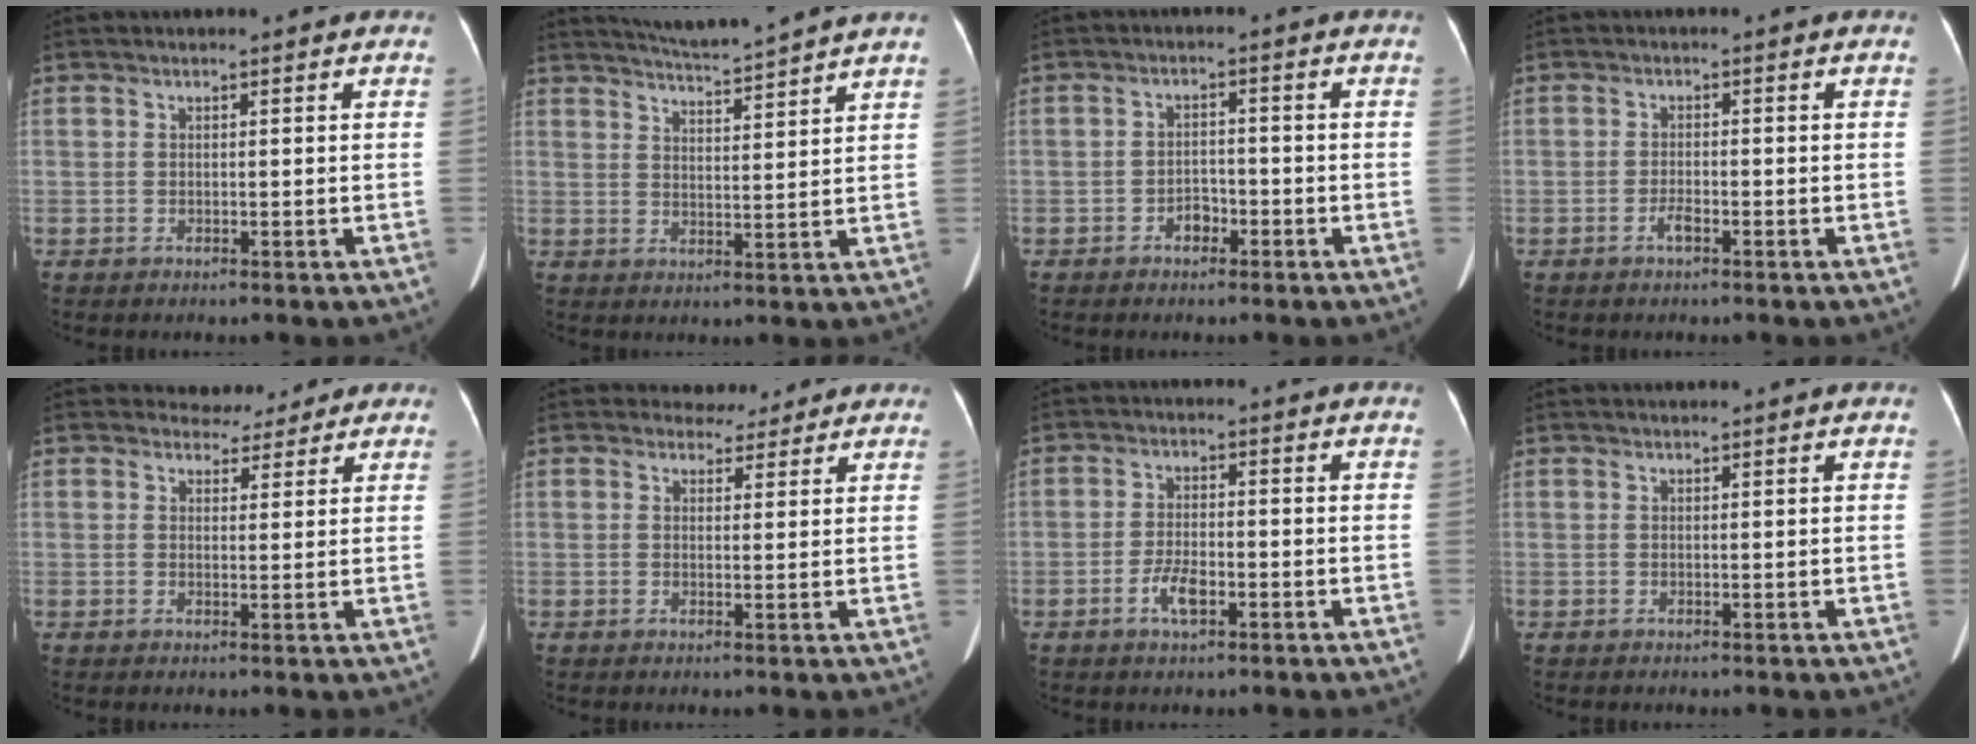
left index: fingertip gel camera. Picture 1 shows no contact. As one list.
[{"total": 8.6, "force": [8.0, -1.4, 2.7], "torque": [-0.055, 0.002, 0.125]}, {"total": 2.5, "force": [-1.6, 1.5, 1.2], "torque": [-0.016, 0.007, -0.026]}, {"total": 1.6, "force": [-1.0, 0.3, 1.2], "torque": [-0.025, 0.000, -0.019]}, {"total": 4.2, "force": [3.6, 2.2, 0.1], "torque": [0.004, 0.005, 0.039]}, {"total": 3.8, "force": [3.2, 1.9, 0.1], "torque": [0.003, 0.003, 0.036]}, {"total": 4.0, "force": [-1.9, 1.3, 3.2], "torque": [-0.066, 0.001, -0.036]}, {"total": 1.4, "force": [1.3, 0.0, 0.4], "torque": [-0.008, 0.020, 0.020]}]